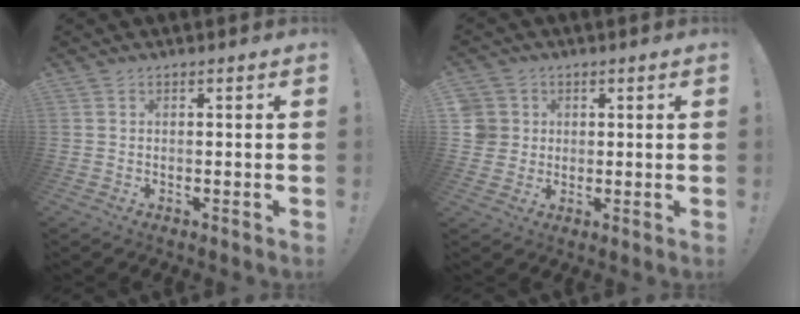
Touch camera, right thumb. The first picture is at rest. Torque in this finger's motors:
{"motor_torque": [0.26, 0.84, 0.21, -0.03, 0.01]}